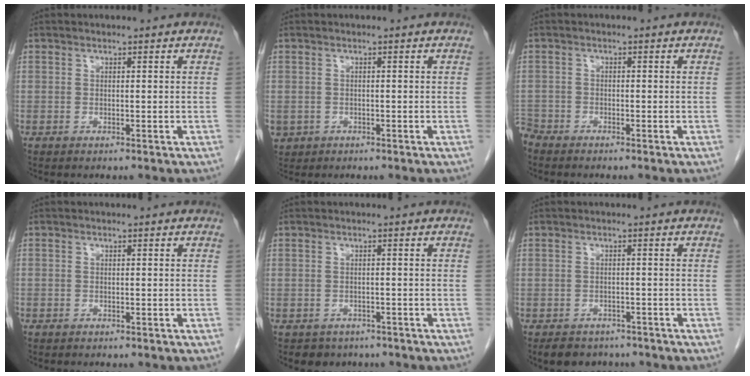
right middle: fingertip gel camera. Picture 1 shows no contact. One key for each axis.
{"total": 2.7, "fx": -1.2, "fy": 2.4, "fz": 0.6, "tx": -0.009, "ty": 0.000, "tz": -0.014}
{"total": 2.6, "fx": -2.5, "fy": 0.7, "fz": 0.0, "tx": 0.000, "ty": -0.006, "tz": -0.049}
{"total": 0.7, "fx": -0.5, "fy": 0.4, "fz": 0.1, "tx": -0.006, "ty": 0.002, "tz": -0.010}
{"total": 3.3, "fx": -2.5, "fy": 2.2, "fz": 0.1, "tx": -0.007, "ty": 0.008, "tz": -0.035}
{"total": 5.3, "fx": -4.4, "fy": 2.8, "fz": 1.0, "tx": -0.009, "ty": 0.004, "tz": -0.059}